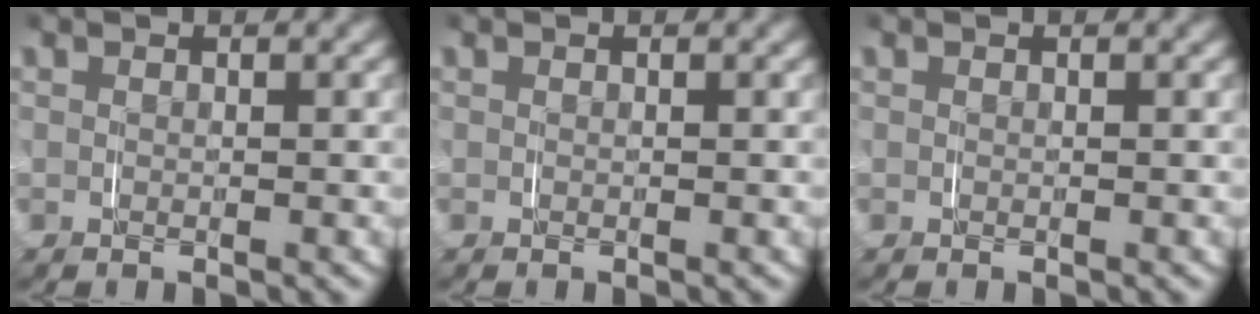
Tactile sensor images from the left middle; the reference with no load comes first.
{"total": 0.0}
{"total": 0.0}